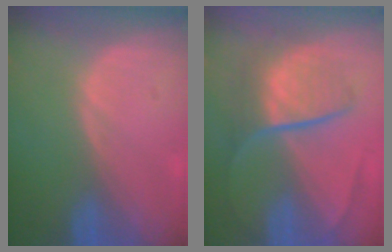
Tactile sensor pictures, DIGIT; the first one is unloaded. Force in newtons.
{"total": 8.0, "press": 7.4, "slide": 2.9}